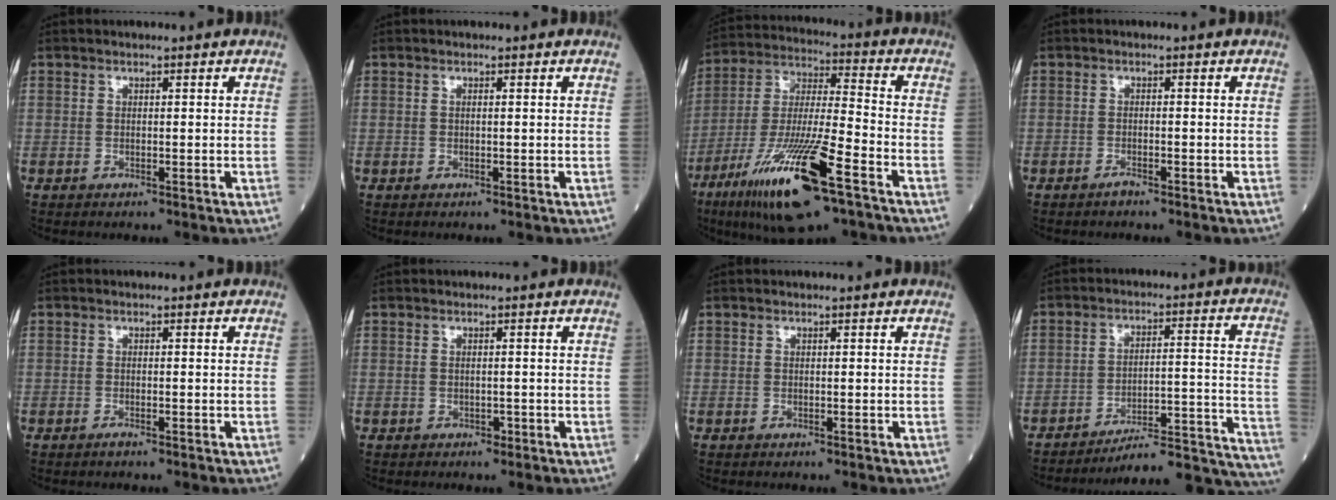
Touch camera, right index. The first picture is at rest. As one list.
[{"total": 0.0}, {"total": 19.9, "force": [-10.8, 2.4, 16.6], "torque": [-0.327, -0.044, -0.193]}, {"total": 1.0, "force": [-0.9, 0.0, 0.6], "torque": [-0.014, 0.000, -0.016]}, {"total": 0.8, "force": [-0.6, 0.0, 0.6], "torque": [-0.015, -0.001, -0.010]}, {"total": 1.0, "force": [-0.3, 0.6, 0.6], "torque": [-0.013, -0.001, -0.002]}, {"total": 0.0}, {"total": 18.9, "force": [-18.4, -0.1, 4.3], "torque": [-0.002, 0.037, -0.249]}]